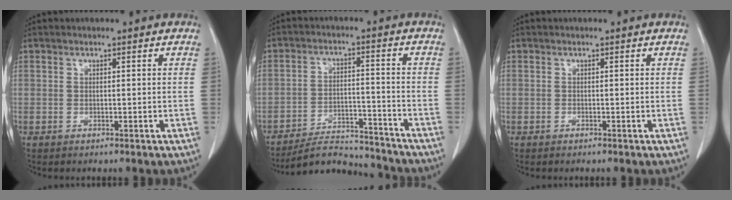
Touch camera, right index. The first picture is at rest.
{"total": 9.9, "force": [-9.8, 1.6, 0.8], "torque": [-0.006, 0.015, -0.155]}
{"total": 0.0}